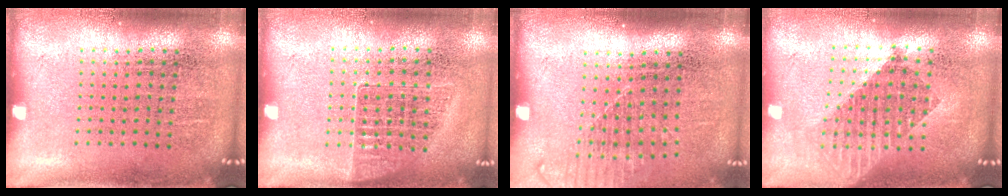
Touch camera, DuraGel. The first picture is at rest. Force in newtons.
{"total": 1.0, "press": 0.9, "slide": 0.3}
{"total": 1.3, "press": 1.0, "slide": 0.8}
{"total": 1.7, "press": 1.4, "slide": 1.0}